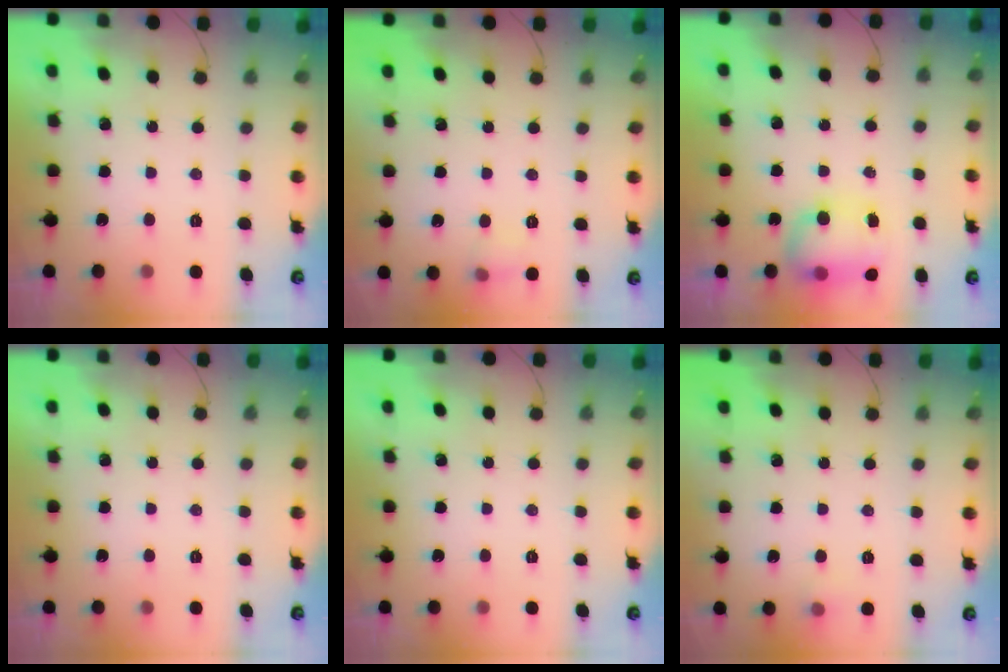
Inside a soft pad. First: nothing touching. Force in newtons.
{"total": 5.5, "press": 5.2, "slide": 1.6}
{"total": 9.4, "press": 8.7, "slide": 3.6}
{"total": 0.0}
{"total": 0.0}
{"total": 5.1, "press": 4.9, "slide": 1.1}